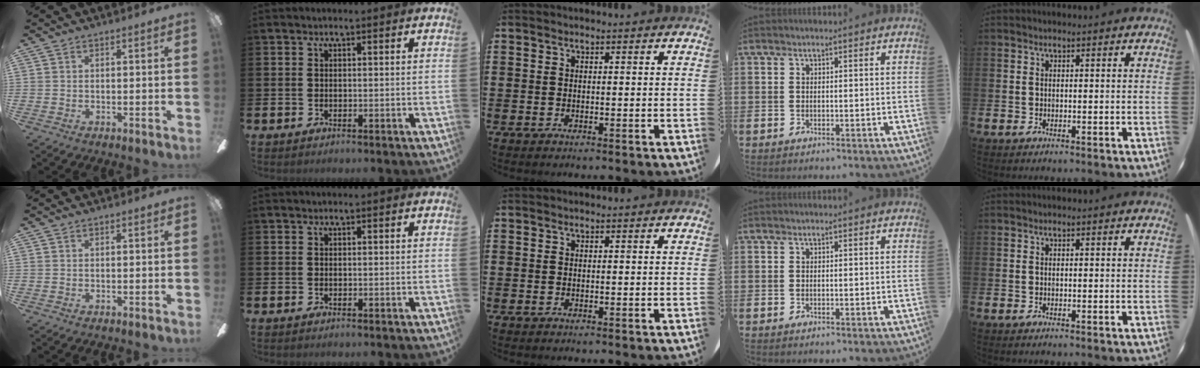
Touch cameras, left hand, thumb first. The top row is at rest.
{}